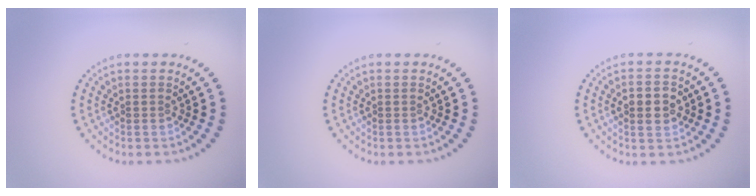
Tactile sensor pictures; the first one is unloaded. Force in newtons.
{"total": 0.0}
{"total": 2.3, "press": 2.3, "slide": 0.1}